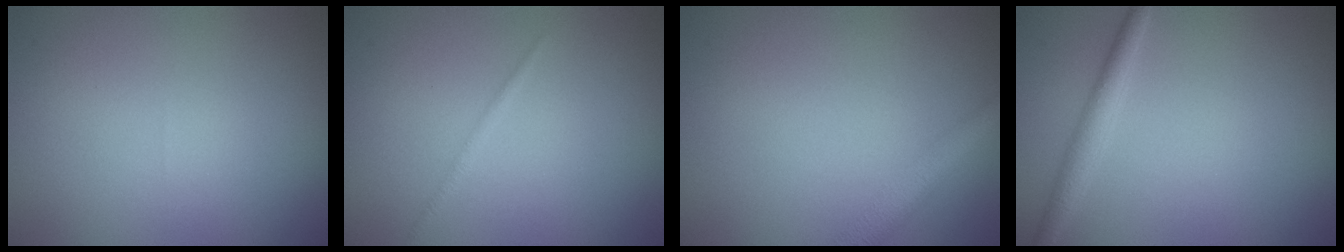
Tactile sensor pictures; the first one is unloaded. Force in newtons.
{"total": 0.5, "press": 0.5, "slide": 0.0}
{"total": 3.1, "press": 3.1, "slide": 0.2}
{"total": 2.0, "press": 2.0, "slide": 0.1}